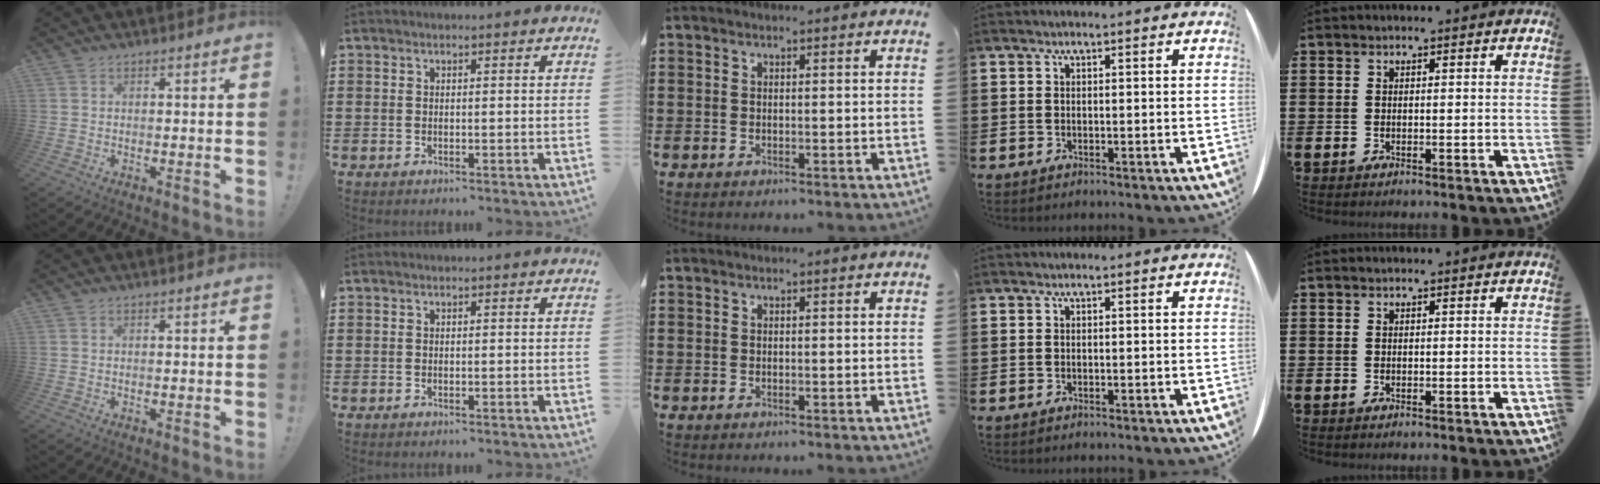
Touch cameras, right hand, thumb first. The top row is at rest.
{}